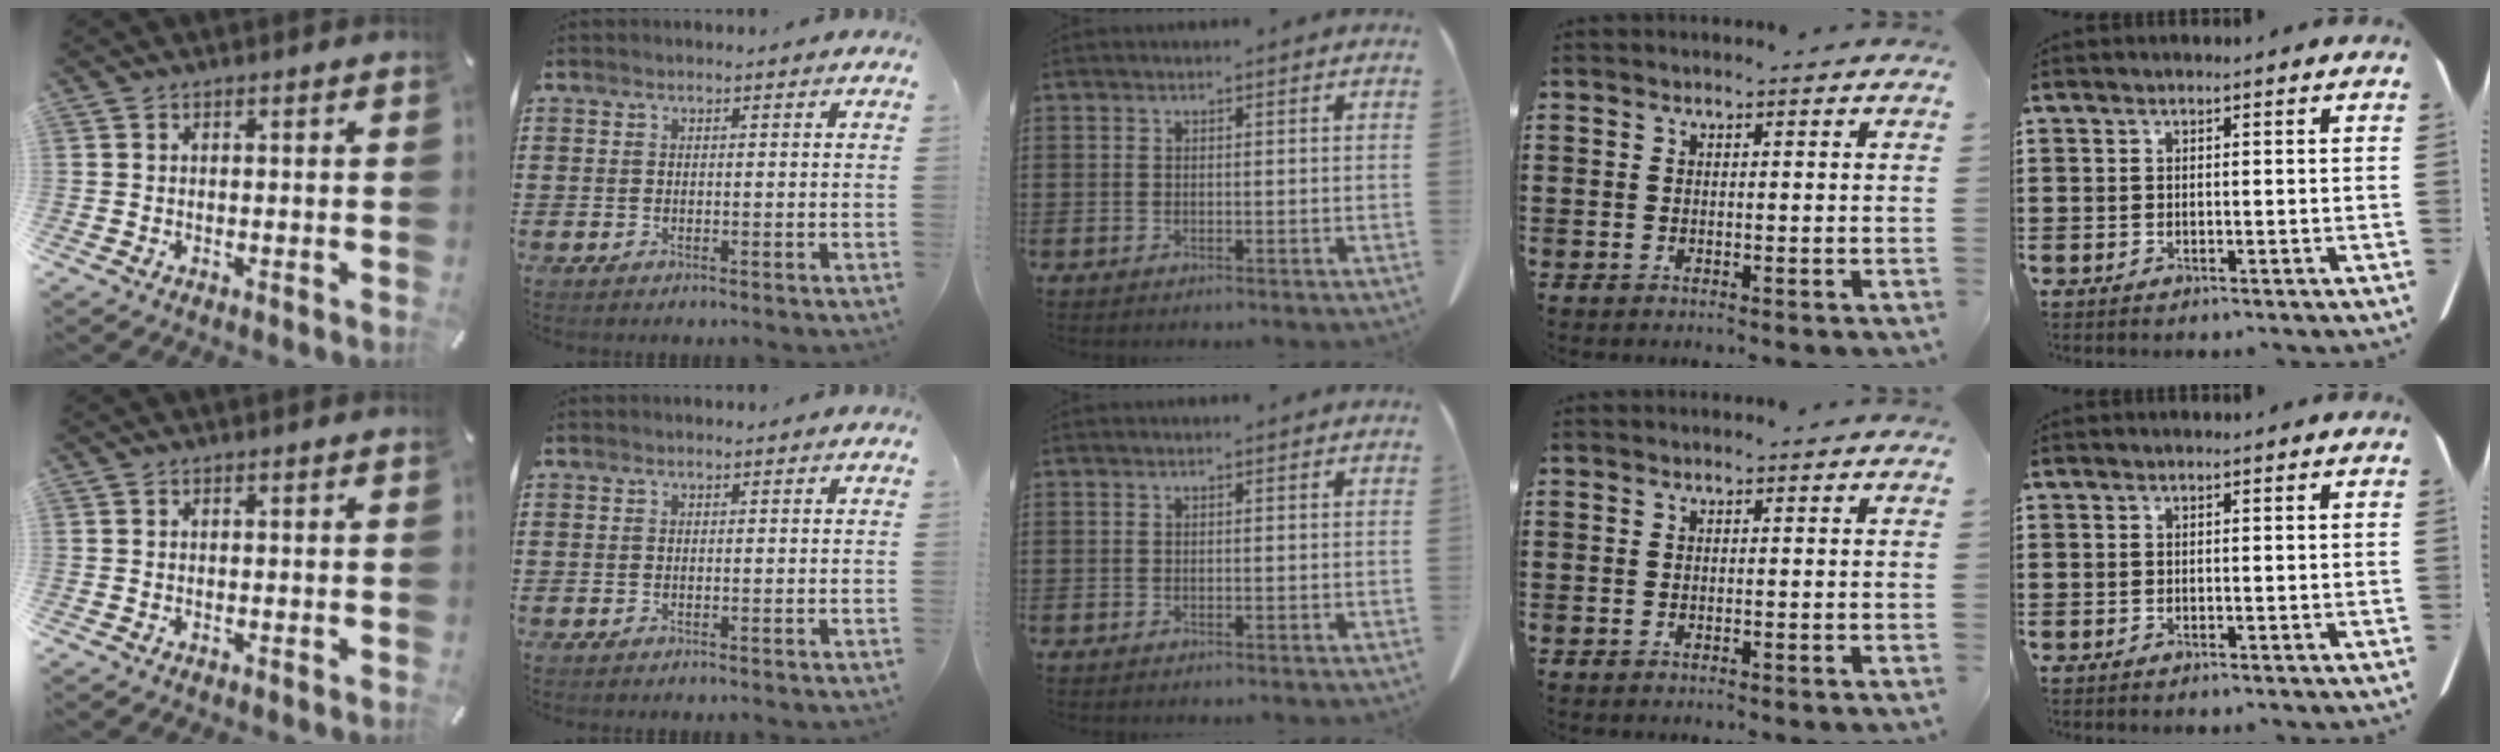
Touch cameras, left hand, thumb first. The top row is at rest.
{}